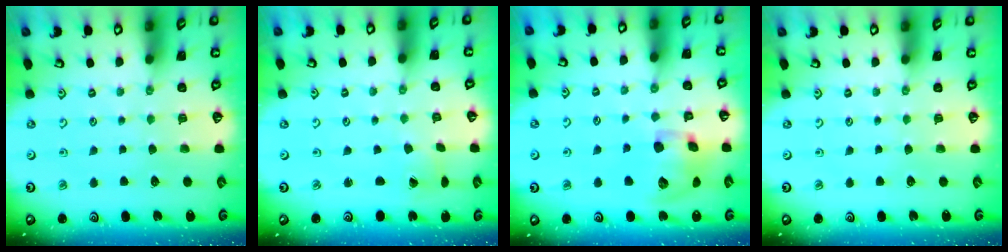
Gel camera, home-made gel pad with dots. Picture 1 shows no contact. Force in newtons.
{"total": 1.6, "press": 1.5, "slide": 0.1}
{"total": 14.4, "press": 14.2, "slide": 2.1}
{"total": 0.0}